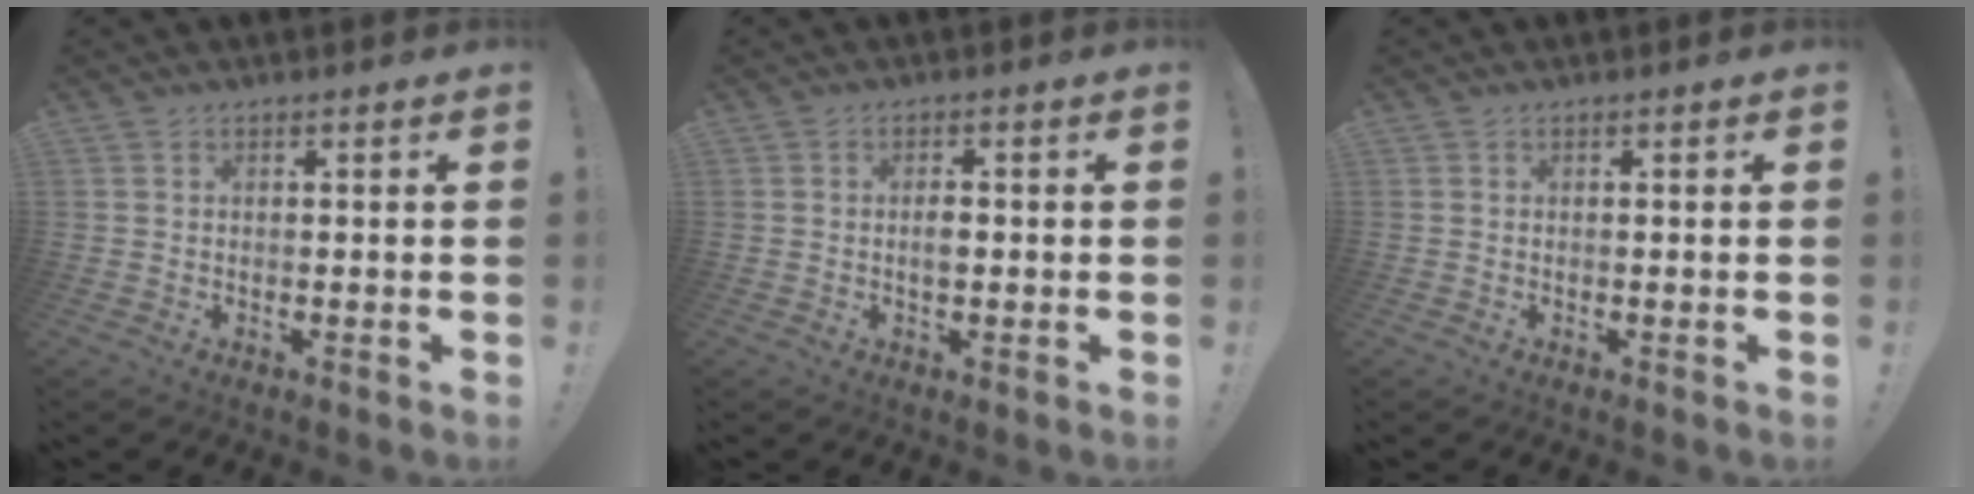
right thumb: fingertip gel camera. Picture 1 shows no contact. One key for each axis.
{"total": 2.6, "fx": -0.4, "fy": 1.3, "fz": 2.2, "tx": -0.030, "ty": 0.003, "tz": -0.010}
{"total": 0.0}